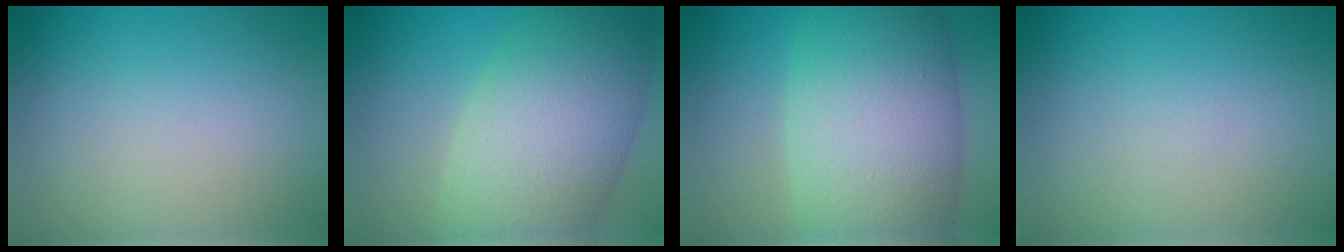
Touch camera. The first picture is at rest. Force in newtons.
{"total": 11.0, "press": 10.9, "slide": 0.4}
{"total": 11.9, "press": 11.9, "slide": 0.3}
{"total": 0.0}